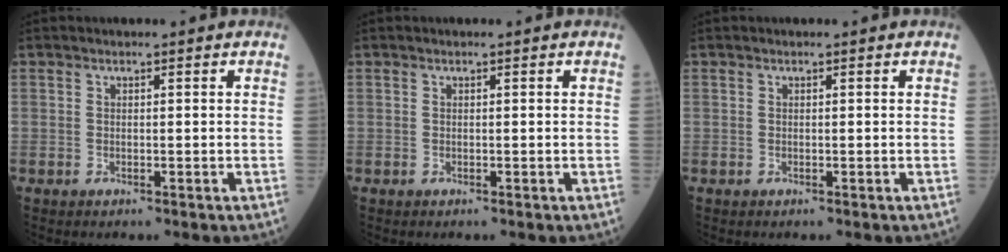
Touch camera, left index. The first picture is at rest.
{"total": 0.0}
{"total": 0.0}